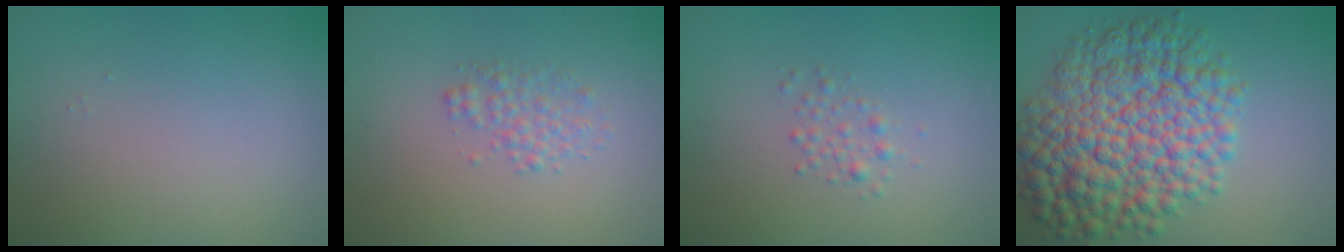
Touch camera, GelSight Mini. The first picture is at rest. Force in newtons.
{"total": 2.0, "press": 2.0, "slide": 0.1}
{"total": 1.3, "press": 1.3, "slide": 0.0}
{"total": 12.6, "press": 12.6, "slide": 0.2}